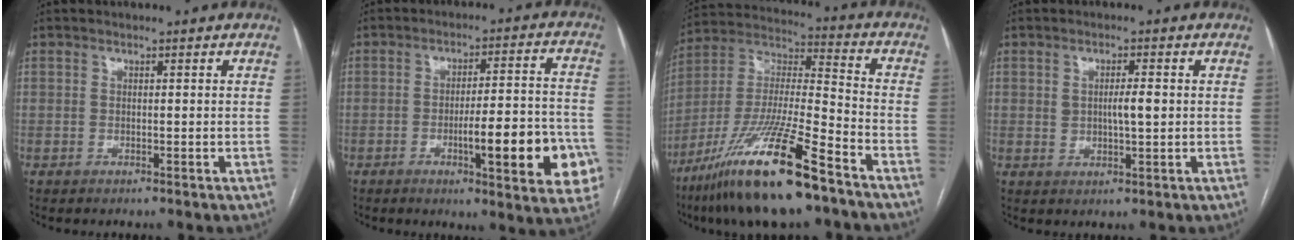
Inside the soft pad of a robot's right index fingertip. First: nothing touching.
{"total": 15.3, "force": [-5.2, 2.7, 14.1], "torque": [-0.144, 0.015, -0.061]}
{"total": 20.8, "force": [-13.5, 2.0, 15.8], "torque": [-0.328, -0.039, -0.246]}
{"total": 3.3, "force": [0.4, 0.9, 3.1], "torque": [-0.052, 0.000, 0.009]}